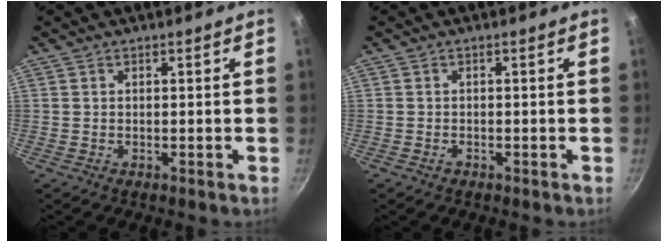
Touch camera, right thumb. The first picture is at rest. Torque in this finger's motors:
{"motor_torque": [-0.16, -0.01, -0.08, 0.20, 0.03]}